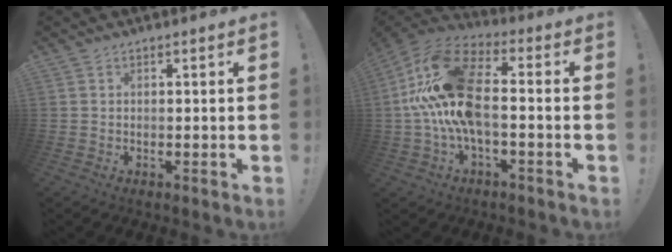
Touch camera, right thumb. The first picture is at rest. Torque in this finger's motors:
{"motor_torque": [2.18, 2.36, 2.49, -0.28, 0.23]}